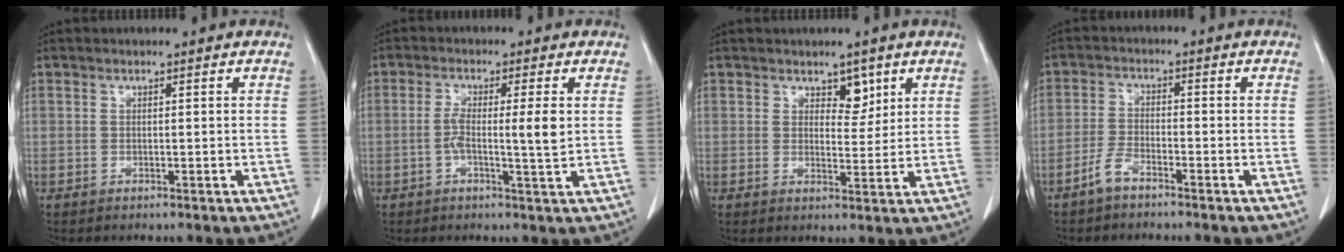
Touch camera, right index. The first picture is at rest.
{"total": 5.4, "force": [-0.1, 0.1, 5.4], "torque": [-0.095, -0.002, -0.003]}
{"total": 3.3, "force": [2.1, 1.8, 1.9], "torque": [-0.020, -0.004, 0.035]}
{"total": 3.2, "force": [-2.5, 0.9, 1.8], "torque": [-0.045, 0.003, -0.050]}